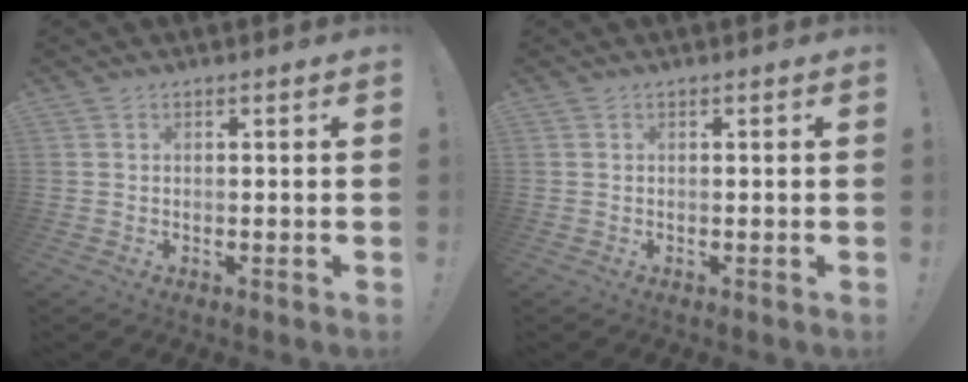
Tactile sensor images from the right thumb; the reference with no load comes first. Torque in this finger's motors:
{"motor_torque": [0.00, 0.00, 0.05, -0.02, 0.00]}